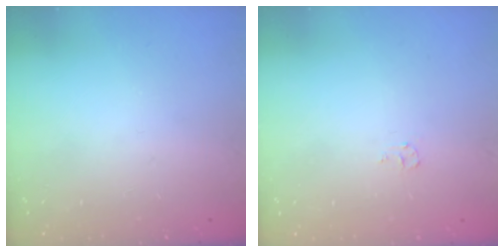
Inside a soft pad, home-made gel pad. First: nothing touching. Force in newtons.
{"total": 4.1, "press": 4.1, "slide": 0.4}